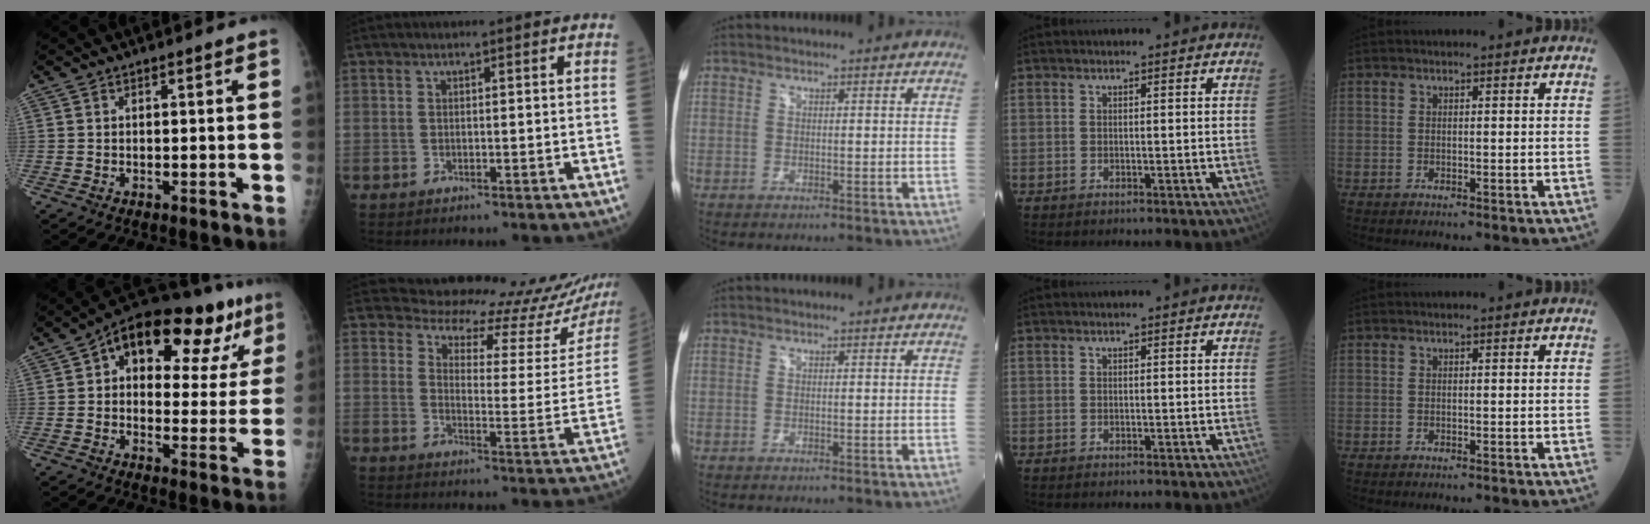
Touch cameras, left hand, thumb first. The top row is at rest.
{"thumb": {"total": 20.9, "force": [9.3, 10.6, 15.4], "torque": [-0.173, 0.020, 0.129]}, "index": {"total": 20.5, "force": [20.0, 3.3, 3.1], "torque": [-0.029, -0.111, 0.208]}}